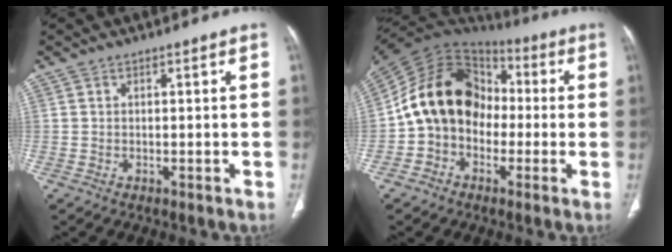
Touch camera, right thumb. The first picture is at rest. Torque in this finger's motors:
{"motor_torque": [-0.51, 1.63, 1.76, -0.32, 0.30]}